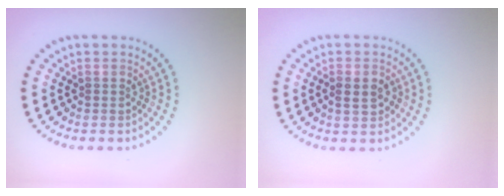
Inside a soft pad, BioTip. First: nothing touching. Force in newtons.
{"total": 2.1, "press": 2.1, "slide": 0.2}